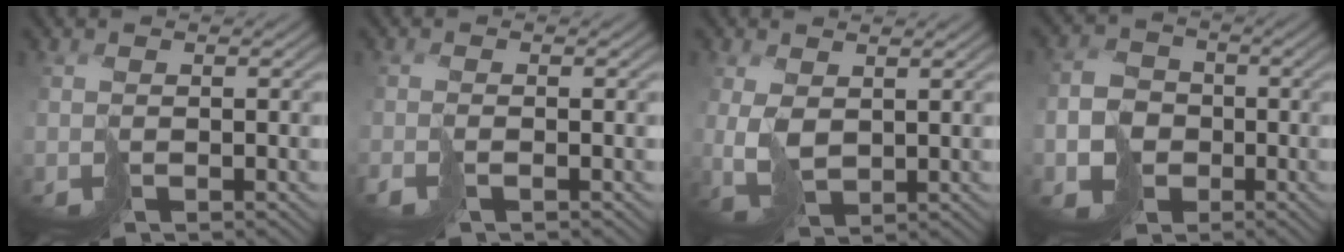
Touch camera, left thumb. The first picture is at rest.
{"total": 1.1, "force": [-0.9, 0.3, 0.7], "torque": [-0.017, -0.005, -0.022]}
{"total": 3.2, "force": [1.0, 2.1, 2.2], "torque": [-0.071, -0.003, 0.029]}
{"total": 5.3, "force": [-2.1, 4.7, 1.4], "torque": [-0.035, -0.011, -0.047]}